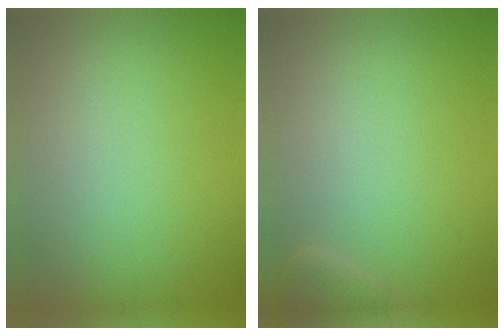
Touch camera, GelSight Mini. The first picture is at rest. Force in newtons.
{"total": 1.6, "press": 1.6, "slide": 0.2}